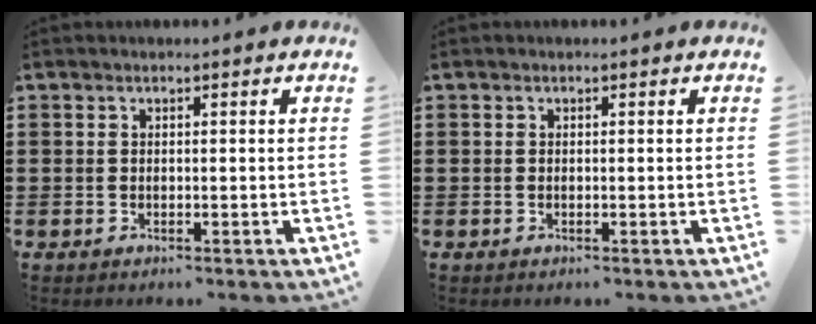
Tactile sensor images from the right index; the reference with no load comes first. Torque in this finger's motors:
{"motor_torque": [-0.04, 0.01, 0.01, -0.01]}